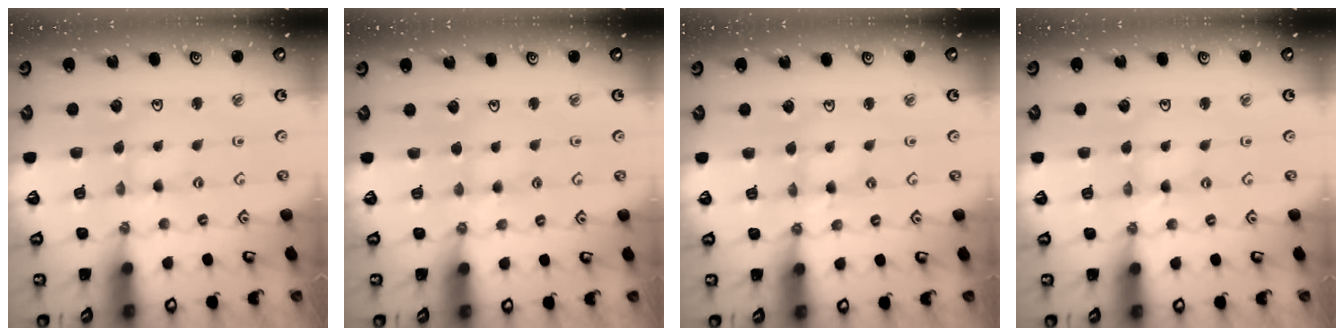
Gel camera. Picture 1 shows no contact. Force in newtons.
{"total": 2.8, "press": 2.8, "slide": 0.4}
{"total": 2.3, "press": 2.2, "slide": 0.4}
{"total": 0.7, "press": 0.7, "slide": 0.1}